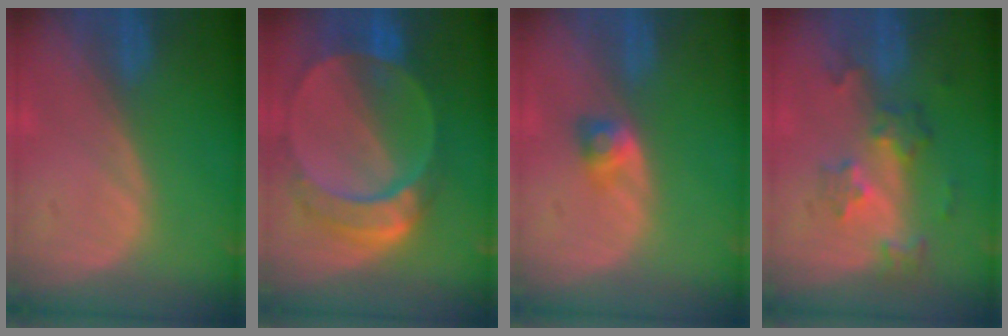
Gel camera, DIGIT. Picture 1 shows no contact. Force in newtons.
{"total": 9.7, "press": 8.4, "slide": 4.8}
{"total": 2.7, "press": 2.4, "slide": 1.1}
{"total": 6.1, "press": 5.3, "slide": 2.9}